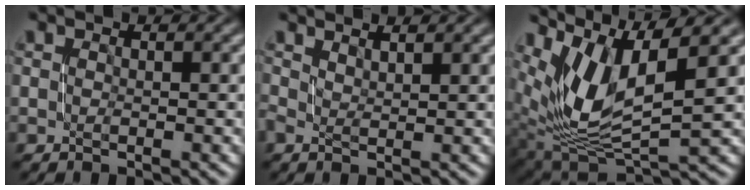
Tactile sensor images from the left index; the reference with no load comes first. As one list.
[{"total": 1.4, "force": [1.3, 0.2, 0.5], "torque": [-0.002, 0.005, 0.022]}, {"total": 9.2, "force": [3.8, 3.5, 7.6], "torque": [-0.166, 0.002, 0.081]}]